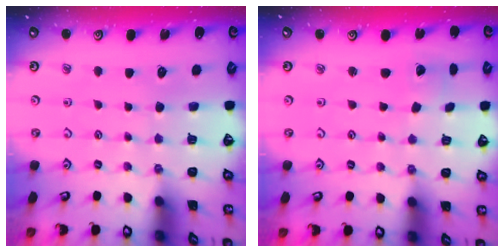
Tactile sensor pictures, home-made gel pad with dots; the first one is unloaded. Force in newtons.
{"total": 2.0, "press": 2.0, "slide": 0.1}